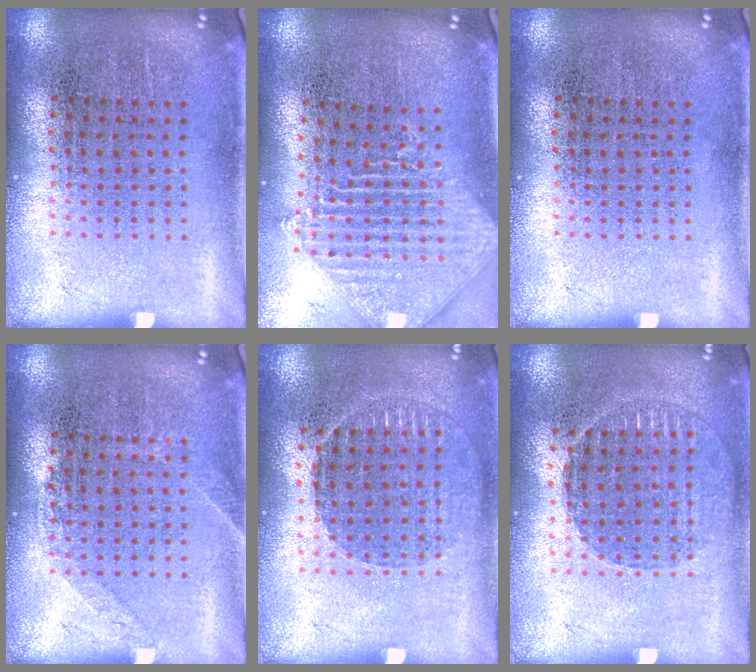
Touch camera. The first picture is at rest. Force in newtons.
{"total": 2.0, "press": 1.6, "slide": 1.2}
{"total": 0.0}
{"total": 1.1, "press": 1.1, "slide": 0.2}
{"total": 1.0, "press": 1.0, "slide": 0.2}
{"total": 1.1, "press": 1.1, "slide": 0.1}